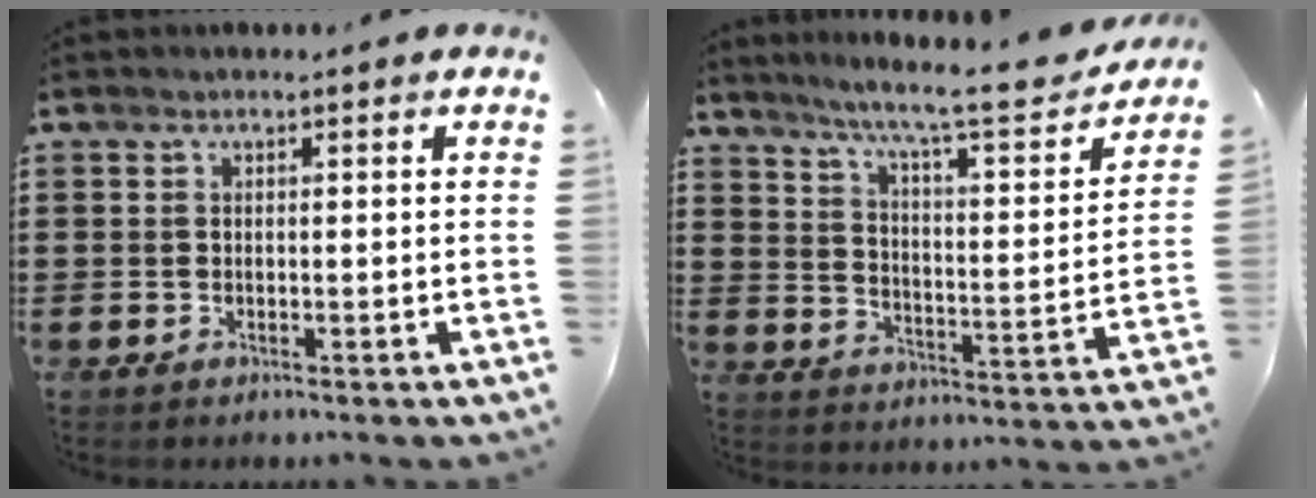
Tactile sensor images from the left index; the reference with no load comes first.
{"total": 8.8, "force": [7.3, 0.2, 4.8], "torque": [-0.107, -0.051, 0.114]}